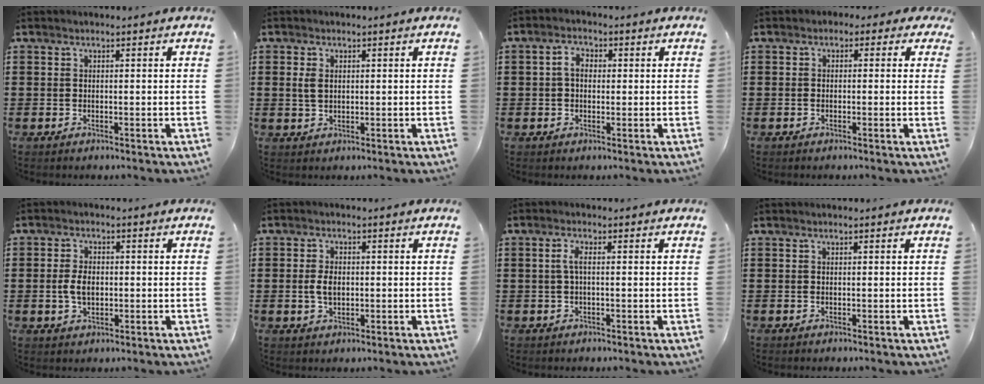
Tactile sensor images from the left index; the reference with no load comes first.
{"total": 2.3, "force": [0.6, 1.5, 1.7], "torque": [-0.046, 0.005, 0.007]}
{"total": 3.0, "force": [0.3, 2.1, 2.1], "torque": [-0.047, 0.013, 0.002]}
{"total": 1.3, "force": [-0.7, 1.0, 0.5], "torque": [-0.013, 0.007, -0.016]}
{"total": 3.9, "force": [-0.2, 2.3, 3.1], "torque": [-0.076, 0.001, -0.008]}
{"total": 3.3, "force": [0.0, 1.9, 2.6], "torque": [-0.060, 0.004, -0.003]}
{"total": 2.2, "force": [0.0, 0.7, 2.1], "torque": [-0.041, 0.004, -0.001]}
{"total": 0.0}